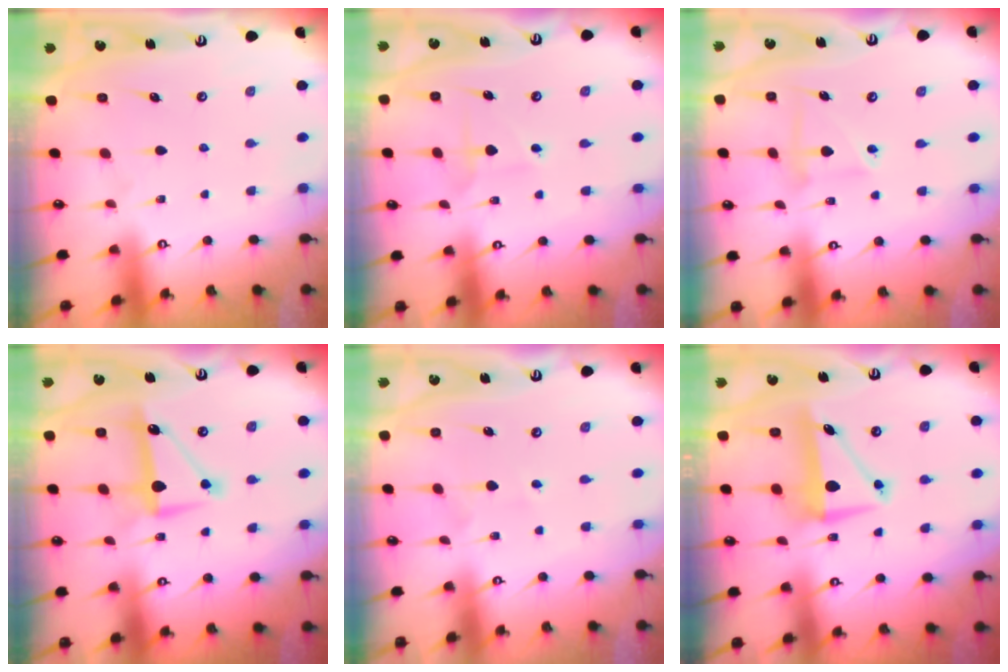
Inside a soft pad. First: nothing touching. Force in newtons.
{"total": 2.7, "press": 2.7, "slide": 0.2}
{"total": 4.4, "press": 4.4, "slide": 0.7}
{"total": 10.2, "press": 10.2, "slide": 0.4}
{"total": 1.9, "press": 1.9, "slide": 0.5}
{"total": 8.3, "press": 8.2, "slide": 1.2}